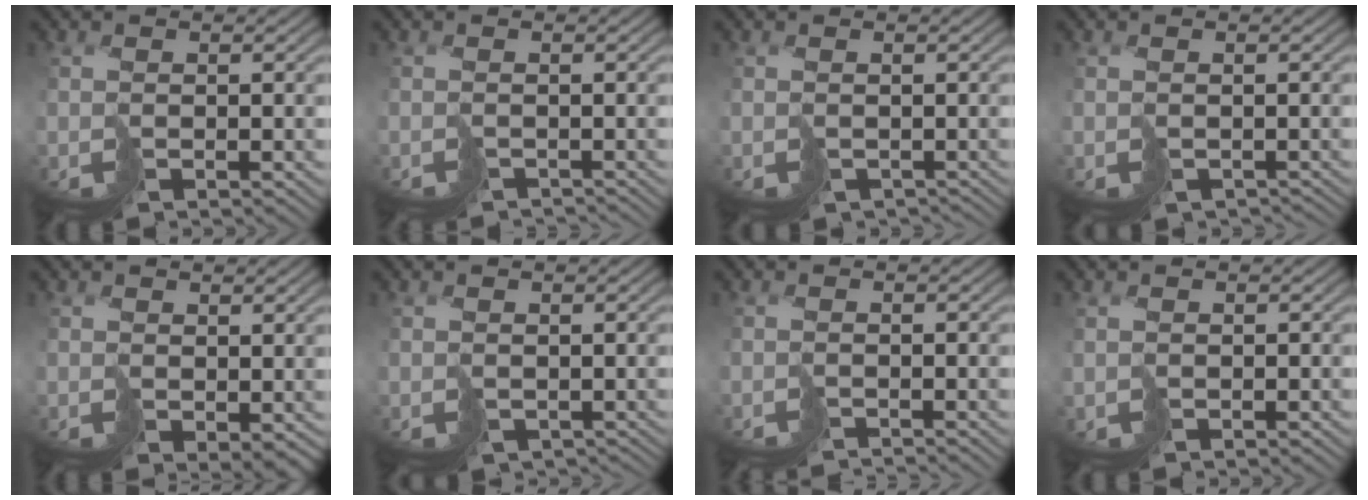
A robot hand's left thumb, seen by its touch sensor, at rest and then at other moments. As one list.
[{"total": 2.0, "force": [-2.0, 0.2, 0.0], "torque": [0.002, -0.010, -0.035]}, {"total": 1.9, "force": [-1.4, 1.2, 0.5], "torque": [-0.002, -0.011, -0.021]}, {"total": 1.7, "force": [-1.1, 1.1, 0.5], "torque": [-0.006, -0.010, -0.014]}, {"total": 3.1, "force": [0.0, 2.0, 2.4], "torque": [-0.047, -0.011, 0.005]}, {"total": 2.0, "force": [-0.9, 1.6, 0.9], "torque": [-0.012, -0.011, -0.009]}, {"total": 2.0, "force": [-1.9, -0.2, 0.1], "torque": [0.005, -0.005, -0.042]}, {"total": 1.0, "force": [0.2, 1.0, 0.1], "torque": [-0.006, -0.005, 0.005]}]